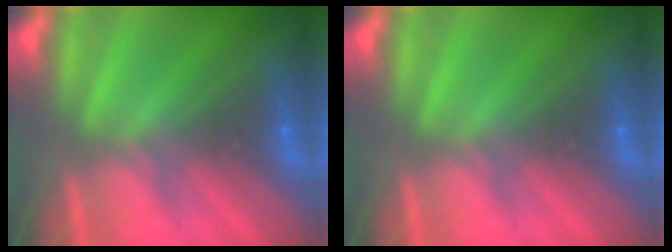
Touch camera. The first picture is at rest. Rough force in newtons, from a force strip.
{"total": 0.0}